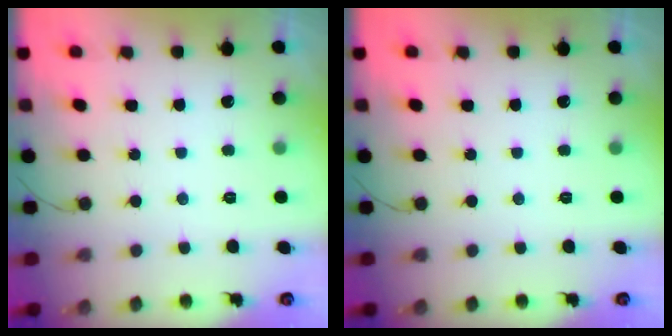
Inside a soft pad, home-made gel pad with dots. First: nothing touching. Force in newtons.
{"total": 0.0}